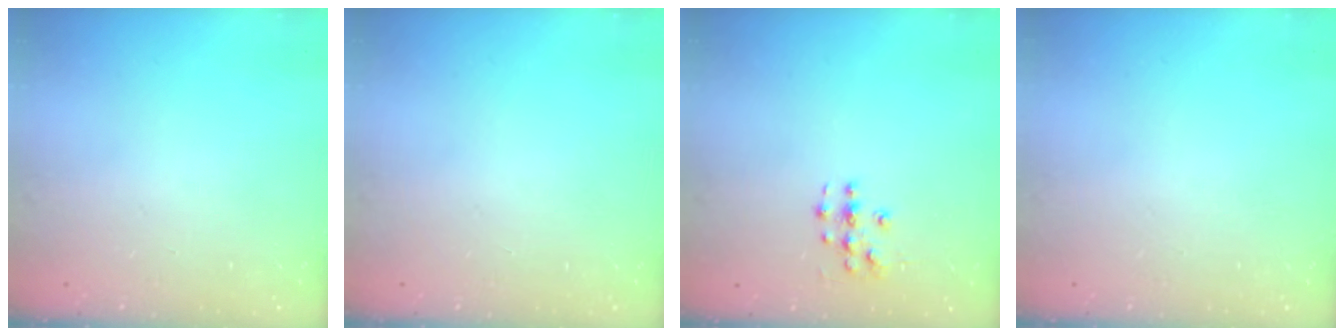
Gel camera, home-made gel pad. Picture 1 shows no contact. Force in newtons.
{"total": 0.0}
{"total": 3.7, "press": 3.7, "slide": 0.1}
{"total": 0.0}